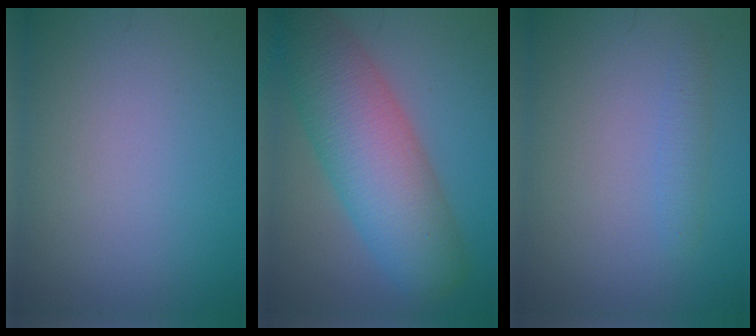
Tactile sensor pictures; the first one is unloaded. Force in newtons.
{"total": 9.8, "press": 9.8, "slide": 0.4}
{"total": 1.3, "press": 1.3, "slide": 0.0}